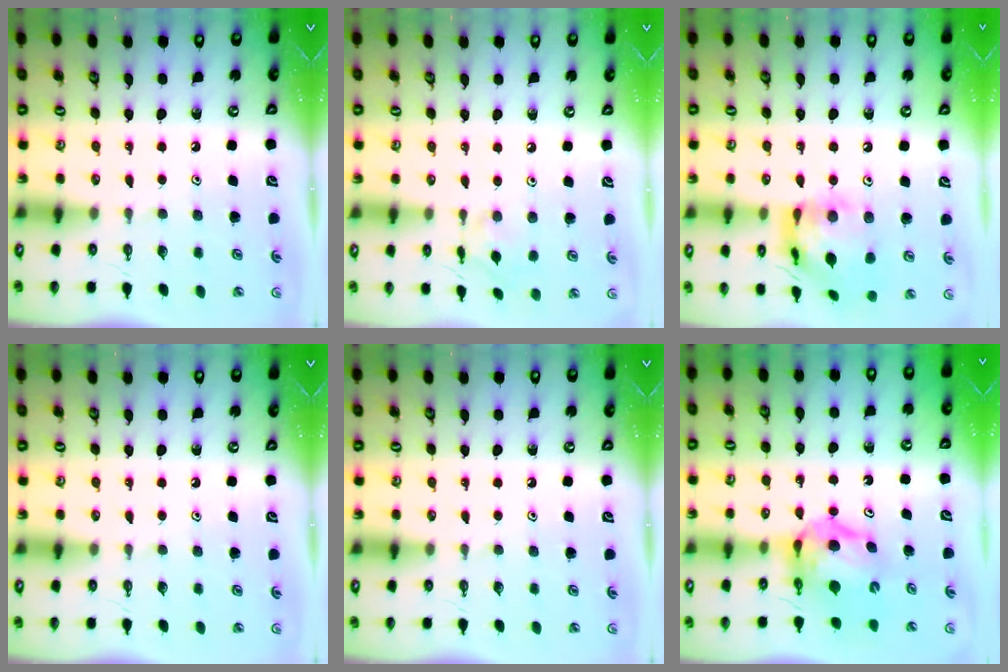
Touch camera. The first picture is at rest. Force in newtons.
{"total": 2.6, "press": 2.6, "slide": 0.3}
{"total": 14.9, "press": 14.8, "slide": 1.5}
{"total": 0.0}
{"total": 0.0}
{"total": 9.7, "press": 9.7, "slide": 0.9}